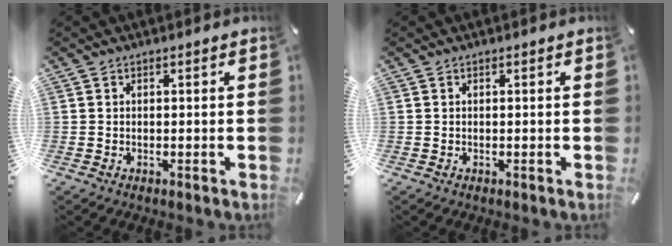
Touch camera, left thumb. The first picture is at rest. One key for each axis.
{"total": 0.0}